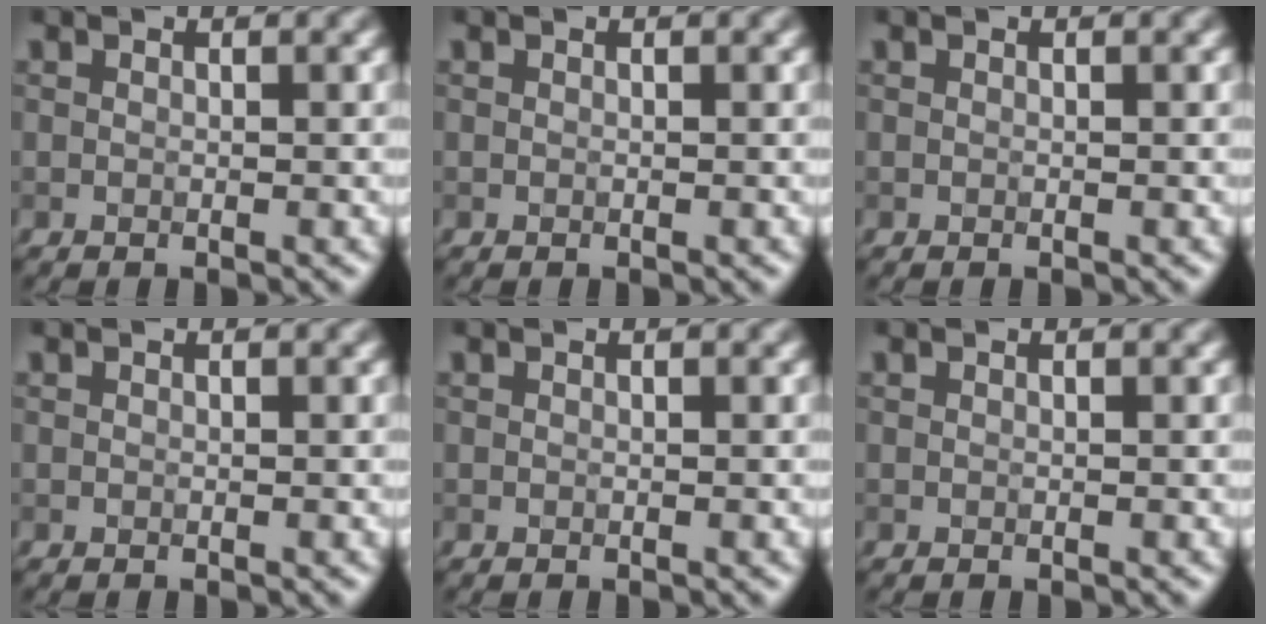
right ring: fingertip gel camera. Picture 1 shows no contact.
{"total": 0.0}
{"total": 0.0}
{"total": 0.0}
{"total": 0.0}
{"total": 0.0}